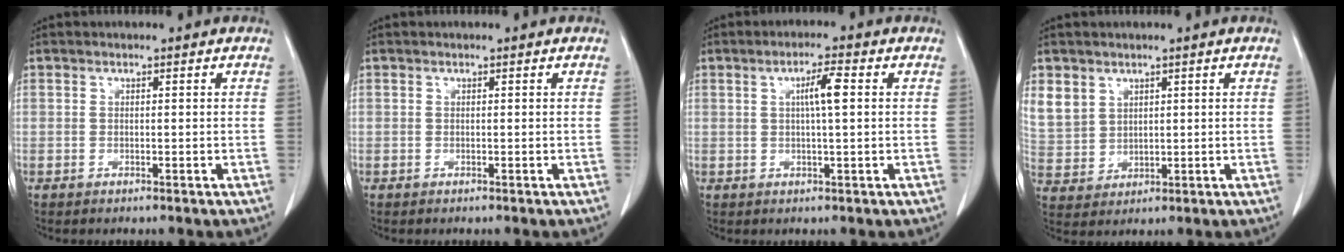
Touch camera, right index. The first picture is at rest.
{"total": 0.0}
{"total": 4.1, "force": [0.9, 0.1, 4.0], "torque": [-0.069, 0.003, 0.012]}
{"total": 9.3, "force": [4.7, 7.6, 2.6], "torque": [-0.081, 0.013, 0.115]}